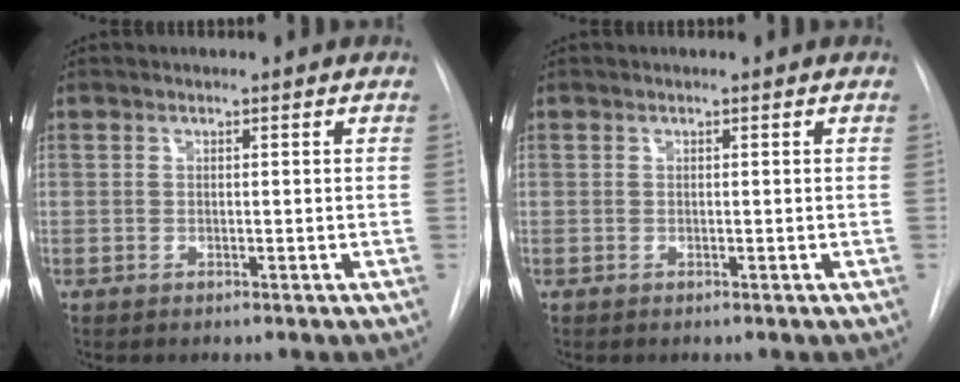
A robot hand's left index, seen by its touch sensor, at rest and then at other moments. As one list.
[{"total": 0.0}]